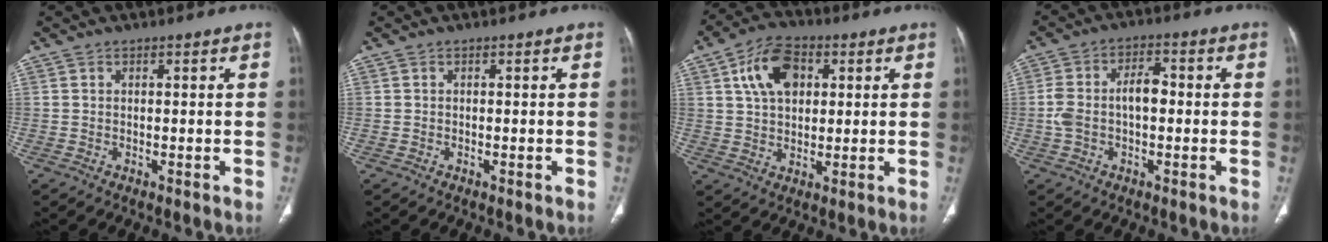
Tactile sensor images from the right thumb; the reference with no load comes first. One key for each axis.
{"total": 0.0}
{"total": 10.7, "fx": 3.4, "fy": 6.9, "fz": 7.4, "tx": -0.112, "ty": 0.003, "tz": 0.056}
{"total": 7.9, "fx": -0.6, "fy": 4.5, "fz": 6.5, "tx": -0.133, "ty": 0.032, "tz": -0.013}